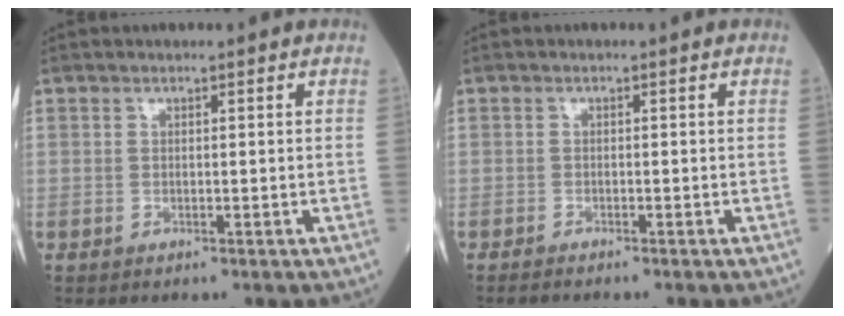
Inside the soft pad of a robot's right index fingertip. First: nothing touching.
{"total": 1.2, "force": [-1.2, -0.1, 0.4], "torque": [-0.013, -0.002, -0.020]}